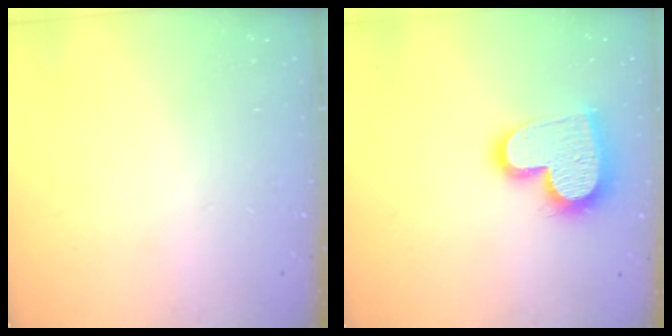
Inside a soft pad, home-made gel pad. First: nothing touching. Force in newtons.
{"total": 16.7, "press": 16.7, "slide": 1.0}